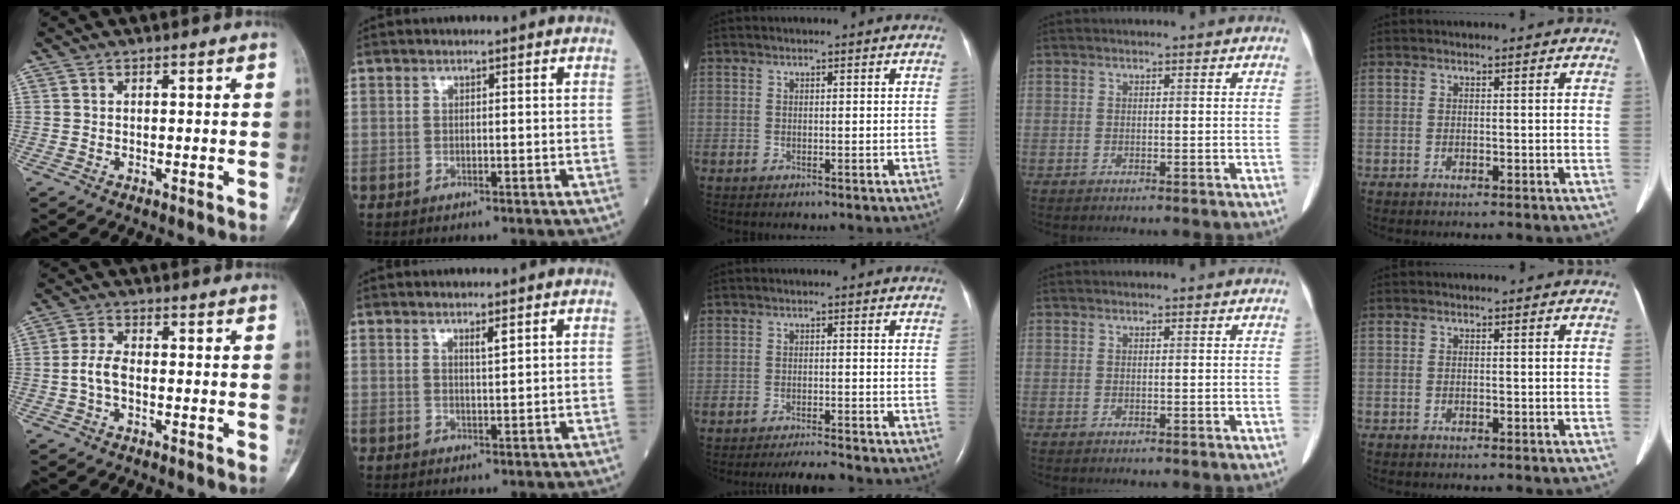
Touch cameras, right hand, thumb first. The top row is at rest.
{"thumb": {"total": 4.0, "force": [-0.9, 2.2, 3.2], "torque": [-0.067, 0.015, -0.023]}, "index": {"total": 1.6, "force": [1.0, 0.0, 1.2], "torque": [-0.023, -0.003, 0.018]}, "middle": {"total": 4.5, "force": [-4.2, -0.3, 1.3], "torque": [-0.024, -0.014, -0.067]}}